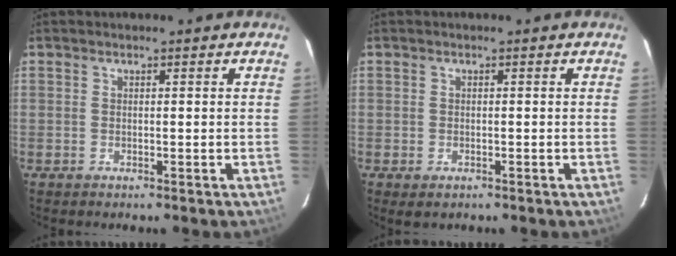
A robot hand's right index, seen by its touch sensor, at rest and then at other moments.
{"total": 1.7, "force": [-0.9, 1.2, 0.8], "torque": [-0.015, -0.006, -0.014]}